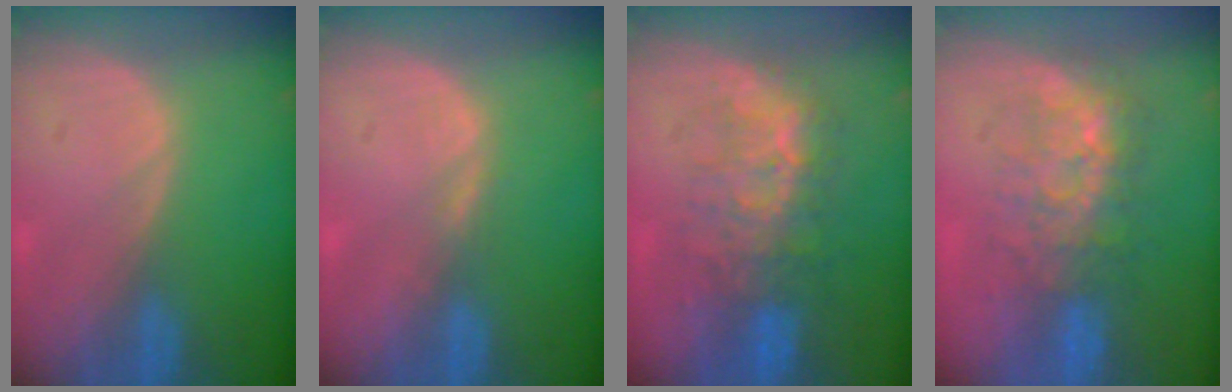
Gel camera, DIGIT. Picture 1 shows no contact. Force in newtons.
{"total": 1.1, "press": 1.1, "slide": 0.2}
{"total": 8.7, "press": 8.1, "slide": 3.1}
{"total": 7.7, "press": 7.4, "slide": 1.8}